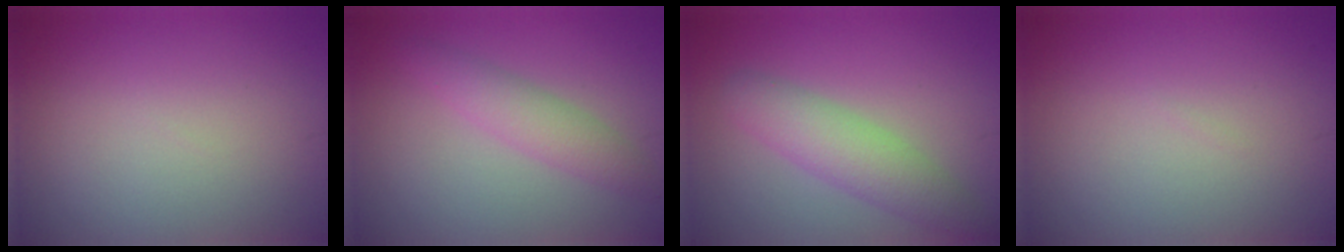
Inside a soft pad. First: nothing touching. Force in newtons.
{"total": 2.8, "press": 2.8, "slide": 0.0}
{"total": 4.2, "press": 4.2, "slide": 0.4}
{"total": 0.0}